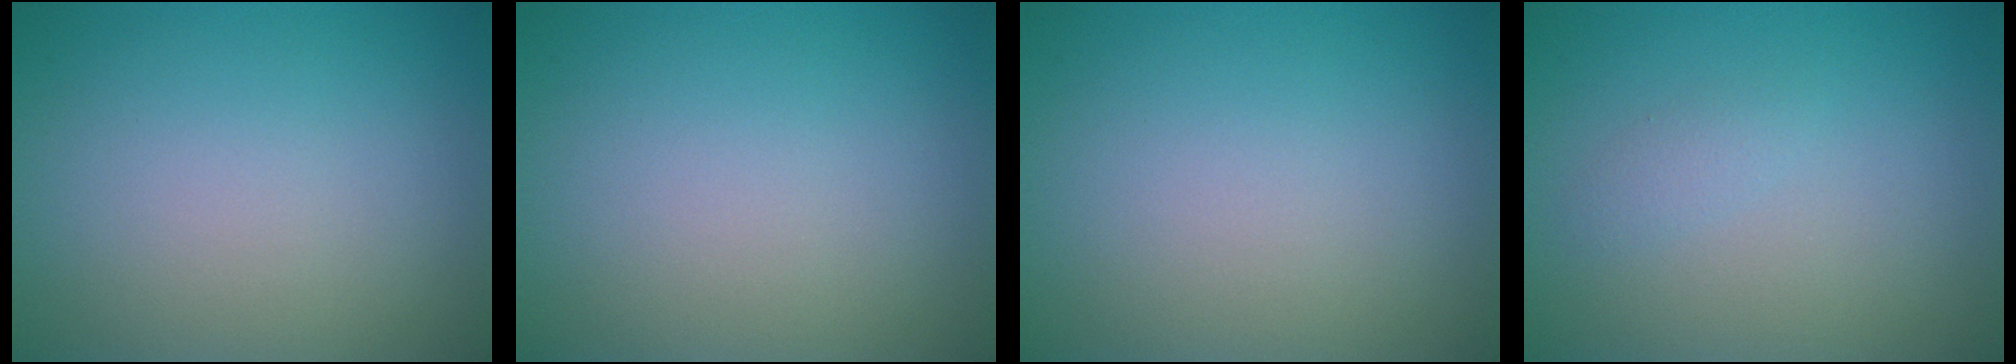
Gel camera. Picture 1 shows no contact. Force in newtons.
{"total": 0.0}
{"total": 0.0}
{"total": 0.8, "press": 0.8, "slide": 0.0}